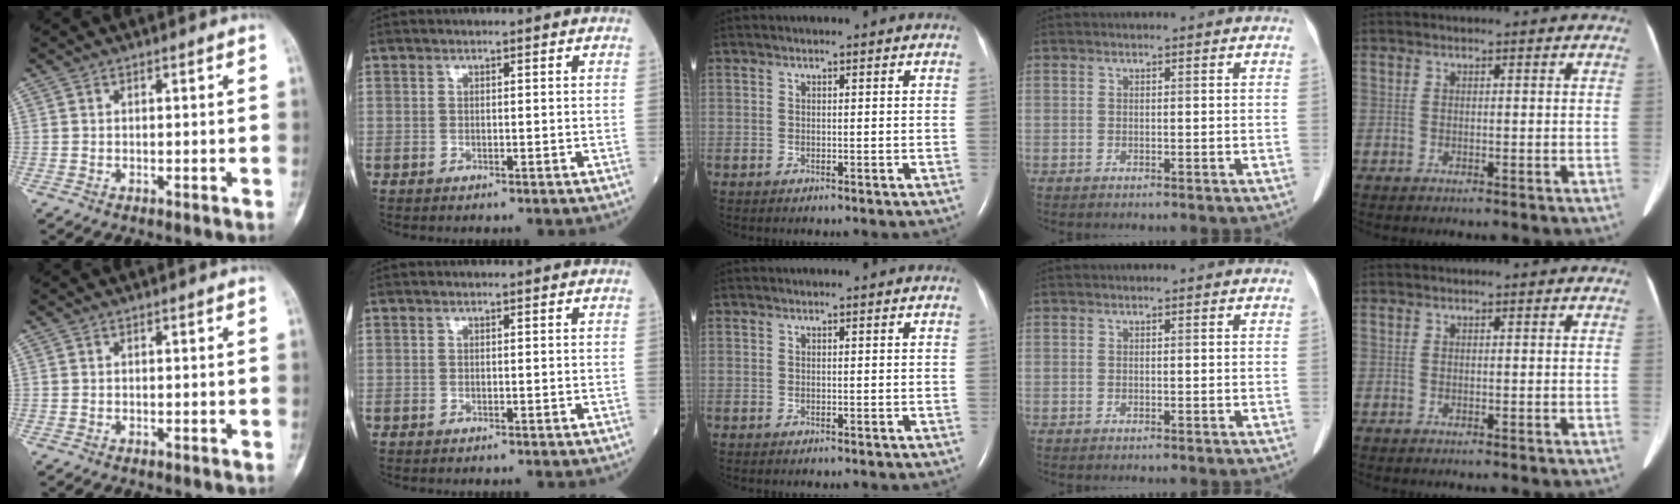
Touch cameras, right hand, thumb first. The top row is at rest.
{}